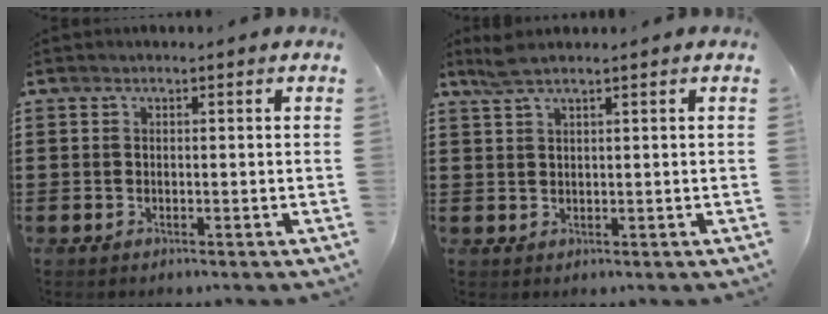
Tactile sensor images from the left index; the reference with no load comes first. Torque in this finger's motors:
{"motor_torque": [1.53, 0.61, 0.25, 0.06]}